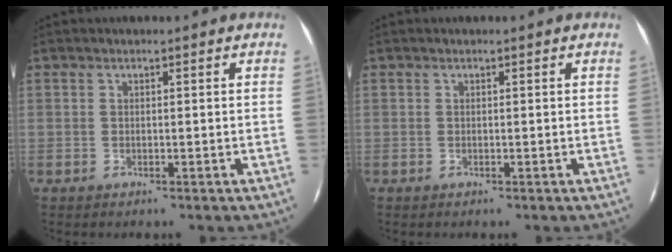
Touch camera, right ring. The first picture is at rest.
{"total": 0.0}